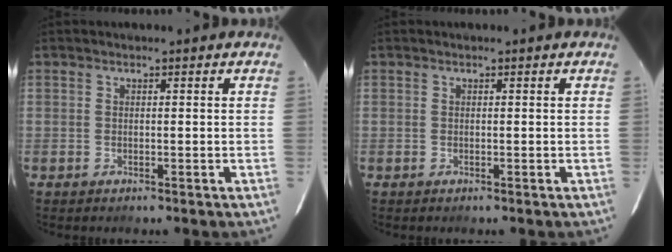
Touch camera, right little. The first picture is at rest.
{"total": 0.0}